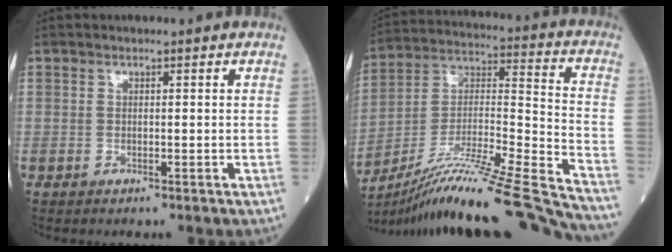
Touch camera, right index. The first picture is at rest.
{"total": 27.6, "force": [-23.8, -0.7, 14.0], "torque": [-0.192, -0.023, -0.385]}